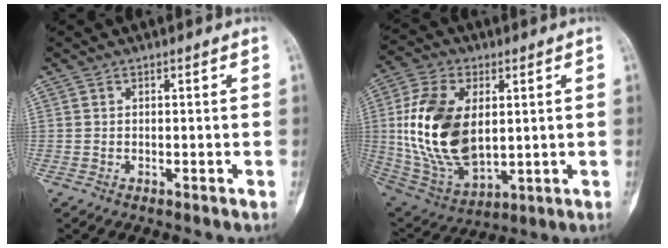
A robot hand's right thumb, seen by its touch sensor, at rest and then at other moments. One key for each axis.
{"total": 20.0, "fx": 2.4, "fy": 11.8, "fz": 15.9, "tx": -0.303, "ty": -0.016, "tz": 0.058}